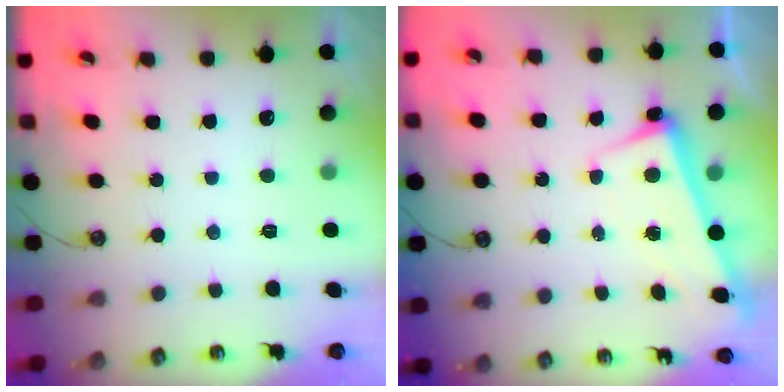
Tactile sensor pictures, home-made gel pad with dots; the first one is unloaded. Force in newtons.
{"total": 2.6, "press": 2.4, "slide": 0.9}